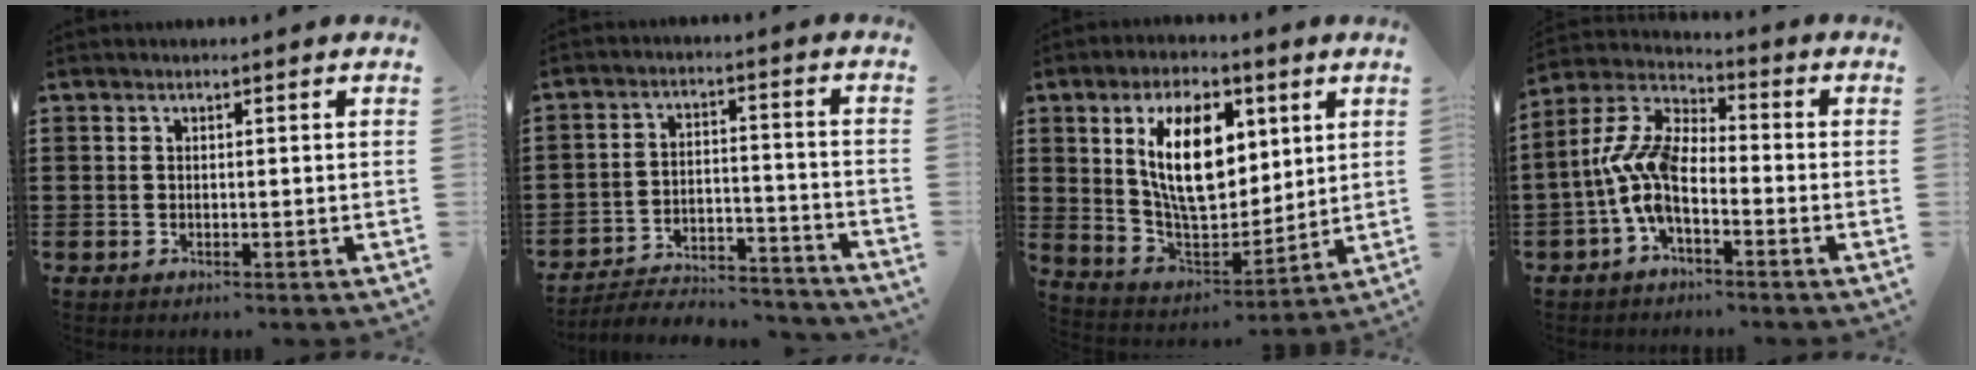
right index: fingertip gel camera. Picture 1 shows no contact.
{"total": 4.8, "force": [-4.6, 0.9, 1.1], "torque": [-0.021, 0.008, -0.093]}
{"total": 13.1, "force": [4.3, 7.0, 10.2], "torque": [-0.200, 0.009, 0.074]}
{"total": 8.5, "force": [-2.7, 3.6, 7.2], "torque": [-0.188, -0.017, -0.059]}